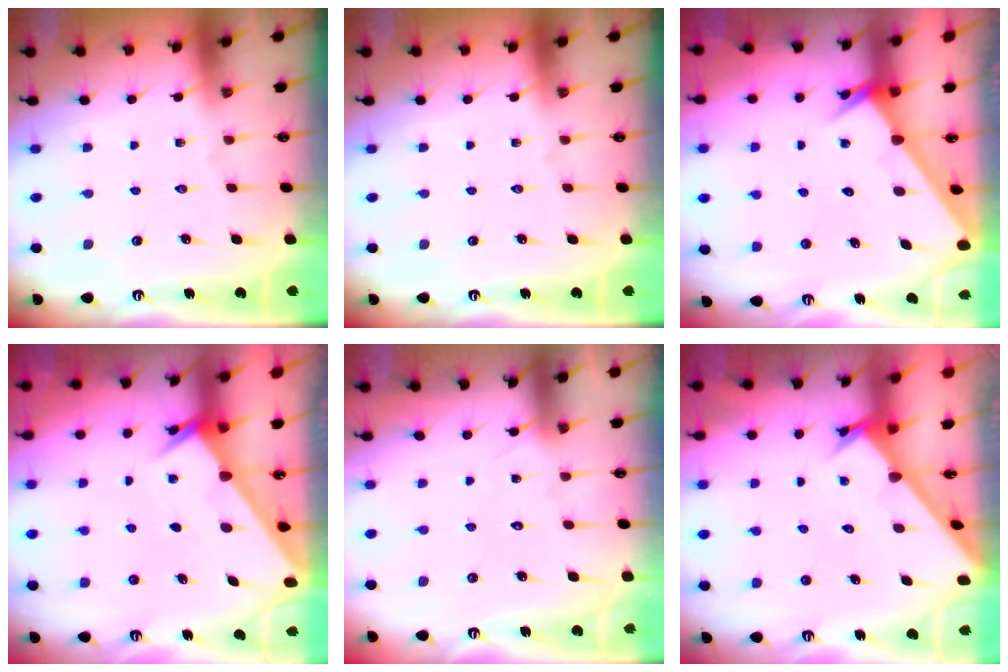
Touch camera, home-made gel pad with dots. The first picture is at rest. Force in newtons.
{"total": 0.0}
{"total": 2.5, "press": 2.5, "slide": 0.1}
{"total": 2.1, "press": 2.1, "slide": 0.1}
{"total": 5.9, "press": 5.8, "slide": 0.4}
{"total": 2.4, "press": 2.4, "slide": 0.1}